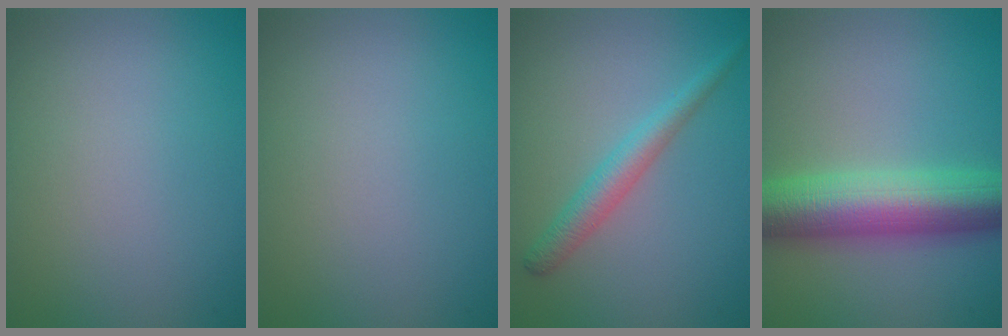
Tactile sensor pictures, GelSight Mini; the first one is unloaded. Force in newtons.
{"total": 0.0}
{"total": 2.7, "press": 2.7, "slide": 0.1}
{"total": 8.8, "press": 8.8, "slide": 0.2}